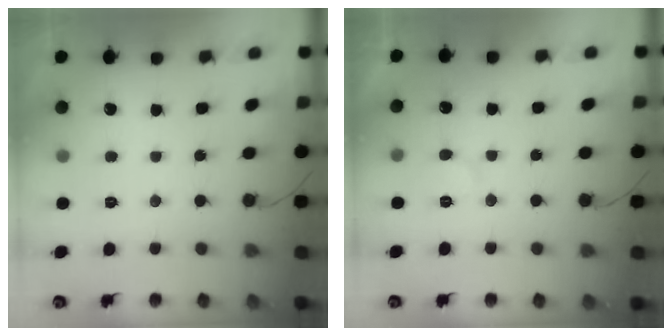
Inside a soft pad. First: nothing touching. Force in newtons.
{"total": 5.7, "press": 5.7, "slide": 0.4}